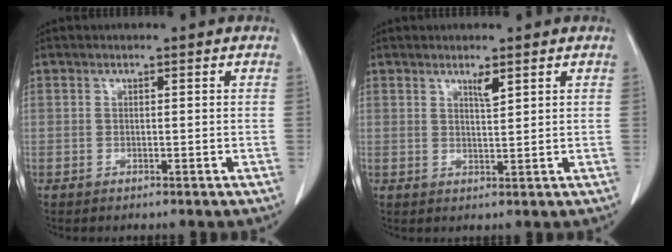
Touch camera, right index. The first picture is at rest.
{"total": 1.9, "force": [1.3, 0.1, 1.4], "torque": [-0.027, -0.005, 0.024]}